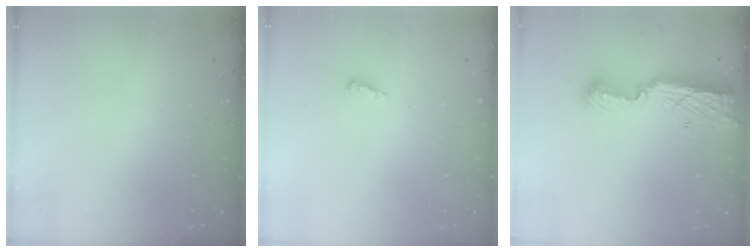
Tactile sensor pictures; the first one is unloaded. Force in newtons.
{"total": 2.5, "press": 2.5, "slide": 0.2}
{"total": 10.8, "press": 10.5, "slide": 2.5}